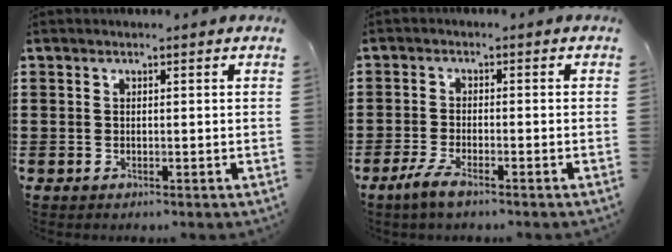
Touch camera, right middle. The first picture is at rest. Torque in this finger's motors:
{"motor_torque": [1.16, -0.62, 0.08, 0.06]}